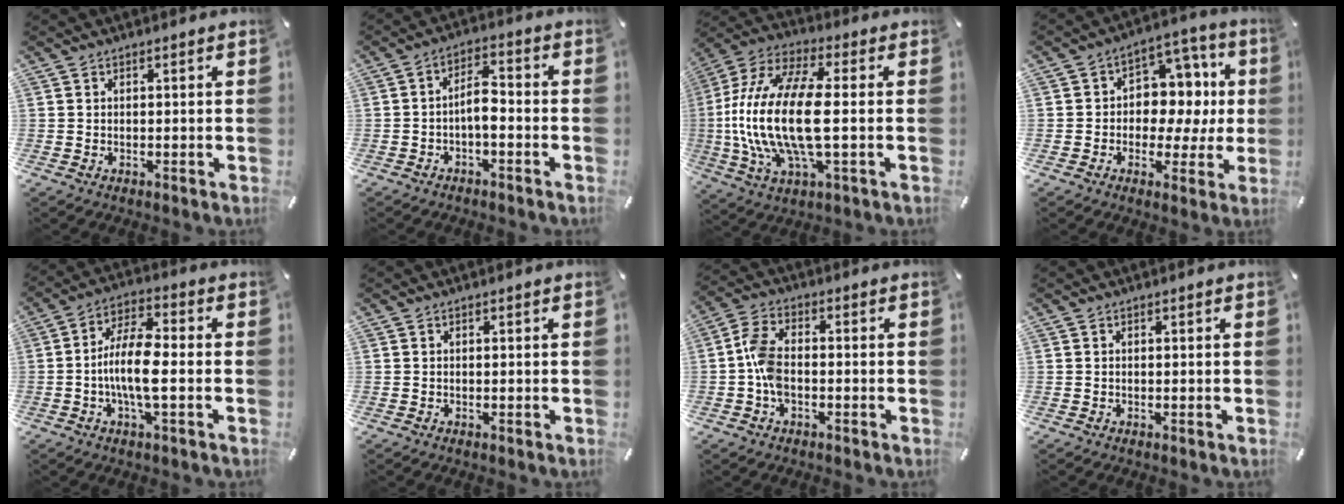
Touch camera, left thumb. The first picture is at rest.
{"total": 6.0, "force": [-1.9, 2.6, 5.0], "torque": [-0.099, 0.014, -0.037]}
{"total": 20.4, "force": [-0.6, 7.7, 18.9], "torque": [-0.406, -0.017, -0.013]}
{"total": 10.2, "force": [0.1, 8.8, 5.2], "torque": [-0.061, -0.008, 0.006]}
{"total": 11.5, "force": [-2.0, 4.1, 10.5], "torque": [-0.207, 0.002, -0.036]}
{"total": 0.0}
{"total": 6.5, "force": [-1.4, 3.7, 5.1], "torque": [-0.111, 0.004, -0.028]}
{"total": 0.0}